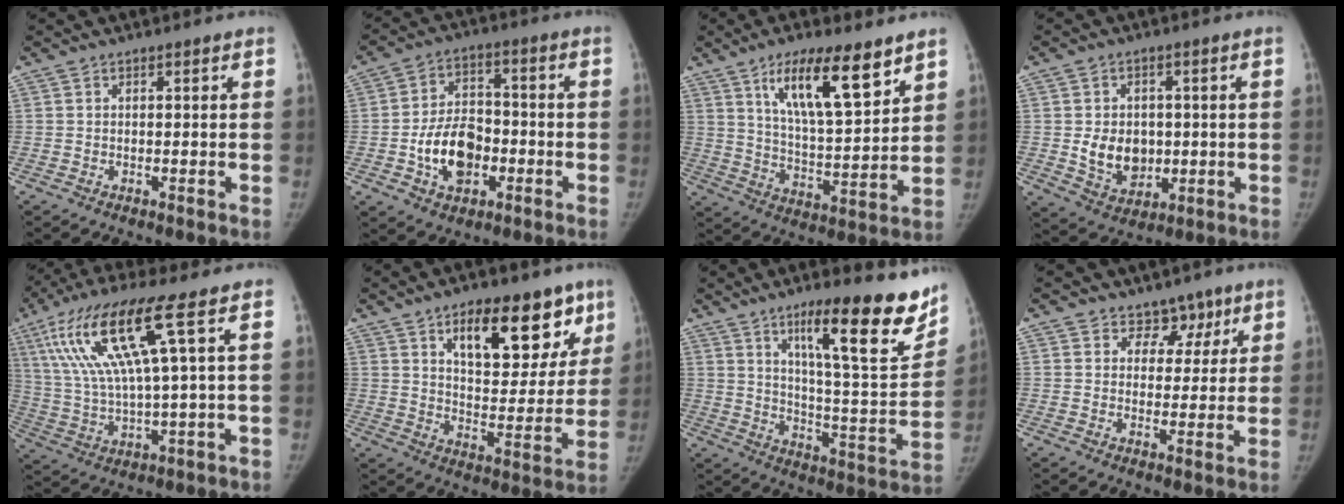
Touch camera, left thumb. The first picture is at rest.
{"total": 12.2, "force": [-3.3, 8.3, 8.2], "torque": [-0.109, 0.023, -0.055]}
{"total": 15.9, "force": [9.3, 4.6, 12.0], "torque": [-0.177, -0.049, 0.165]}
{"total": 9.0, "force": [-0.2, 7.1, 5.5], "torque": [-0.058, -0.007, 0.014]}
{"total": 16.9, "force": [6.5, 1.7, 15.5], "torque": [-0.338, -0.005, 0.124]}
{"total": 18.1, "force": [10.1, 8.8, 12.2], "torque": [-0.110, -0.048, 0.152]}
{"total": 22.0, "force": [13.9, 4.3, 16.5], "torque": [-0.202, -0.073, 0.216]}
{"total": 5.3, "force": [3.5, 3.9, 0.9], "torque": [0.027, -0.017, 0.050]}